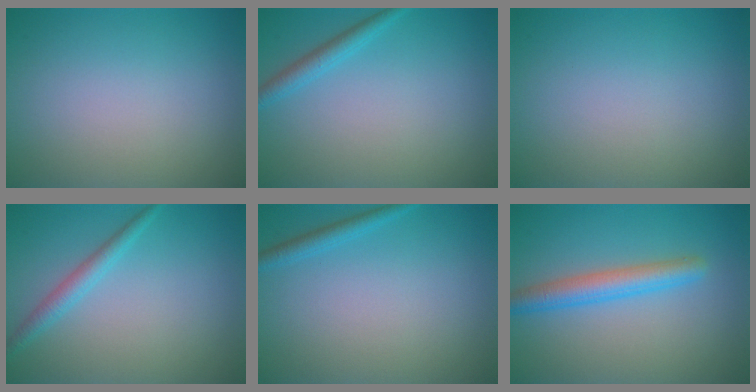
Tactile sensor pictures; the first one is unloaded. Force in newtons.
{"total": 1.8, "press": 1.8, "slide": 0.1}
{"total": 0.0}
{"total": 1.9, "press": 1.9, "slide": 0.0}
{"total": 1.5, "press": 1.5, "slide": 0.1}
{"total": 3.5, "press": 3.5, "slide": 0.1}